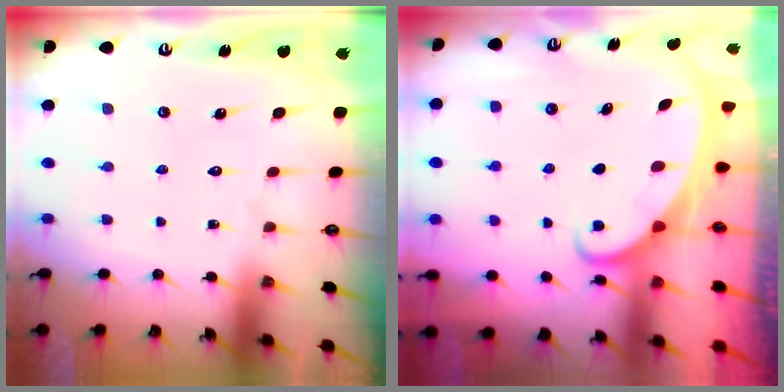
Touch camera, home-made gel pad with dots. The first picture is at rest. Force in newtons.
{"total": 2.3, "press": 2.2, "slide": 0.3}